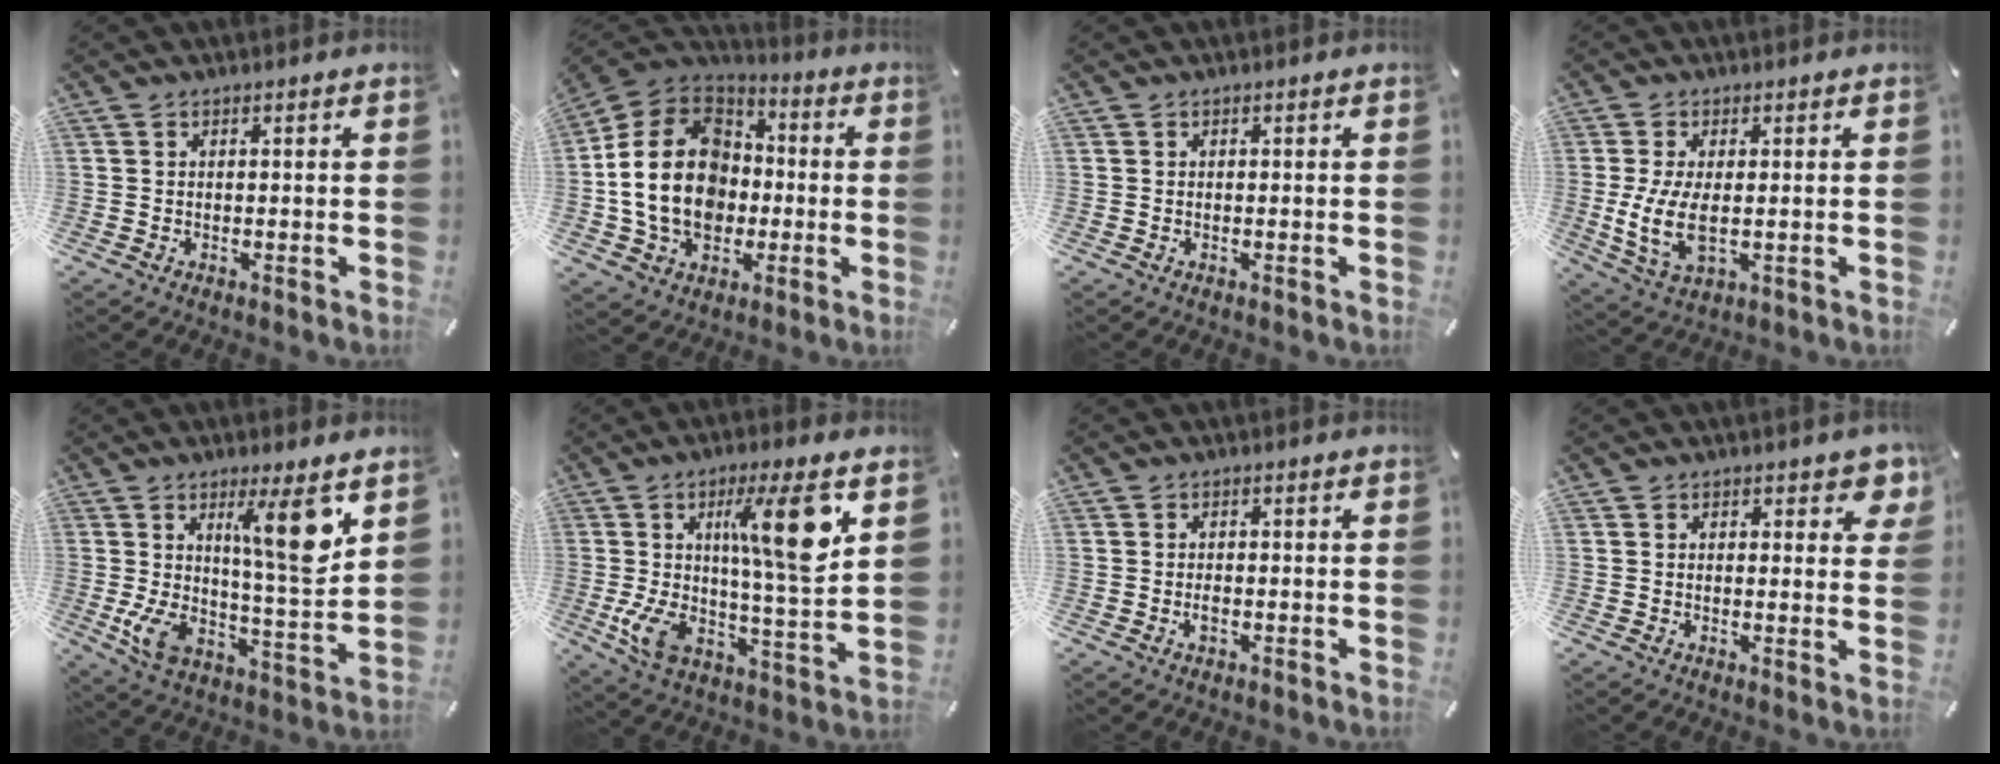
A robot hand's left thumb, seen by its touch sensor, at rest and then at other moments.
{"total": 18.8, "force": [-2.9, 14.9, 11.1], "torque": [-0.254, 0.021, -0.056]}
{"total": 0.0}
{"total": 8.4, "force": [-0.3, 3.9, 7.5], "torque": [-0.175, -0.017, -0.006]}
{"total": 17.3, "force": [6.6, 5.7, 14.9], "torque": [-0.228, -0.034, 0.102]}
{"total": 19.6, "force": [6.1, 5.7, 17.7], "torque": [-0.307, -0.022, 0.086]}
{"total": 1.6, "force": [-0.5, 0.8, 1.3], "torque": [-0.024, 0.000, -0.009]}
{"total": 3.9, "force": [2.3, 2.1, 2.3], "torque": [-0.022, -0.008, 0.035]}